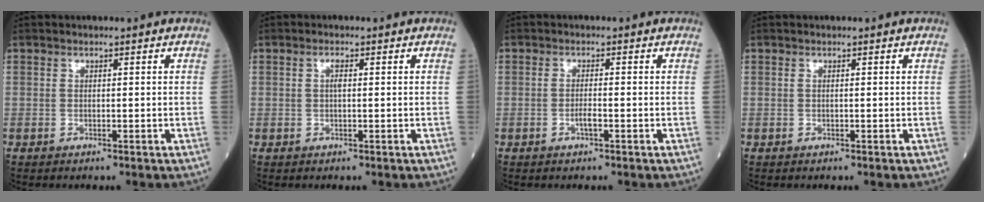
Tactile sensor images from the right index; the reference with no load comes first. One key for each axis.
{"total": 1.1, "fx": 0.2, "fy": 0.3, "fz": 1.0, "tx": -0.022, "ty": 0.003, "tz": 0.005}
{"total": 1.4, "fx": -0.5, "fy": 0.1, "fz": 1.2, "tx": -0.027, "ty": 0.001, "tz": -0.009}
{"total": 0.0}